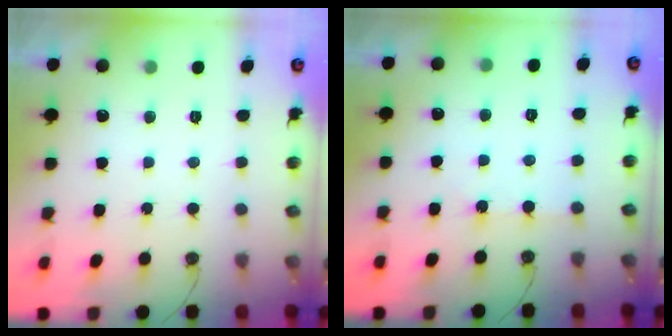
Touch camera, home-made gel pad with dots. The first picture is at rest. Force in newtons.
{"total": 3.9, "press": 3.9, "slide": 0.7}